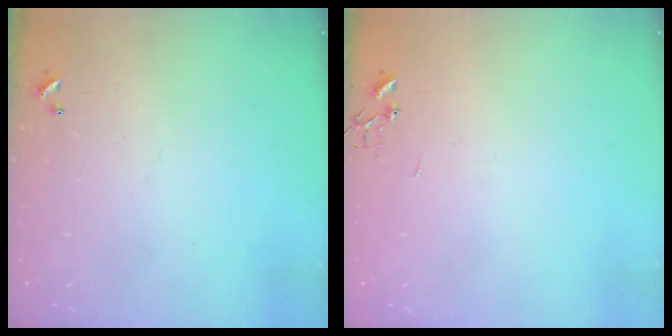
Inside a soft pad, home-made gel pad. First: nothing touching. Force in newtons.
{"total": 0.0}